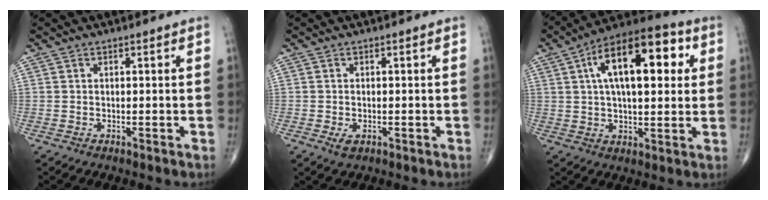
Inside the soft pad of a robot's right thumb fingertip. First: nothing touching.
{"total": 2.0, "force": [-0.7, 1.1, 1.5], "torque": [-0.027, -0.001, -0.009]}
{"total": 19.5, "force": [5.3, 8.8, 16.6], "torque": [-0.237, 0.018, 0.073]}